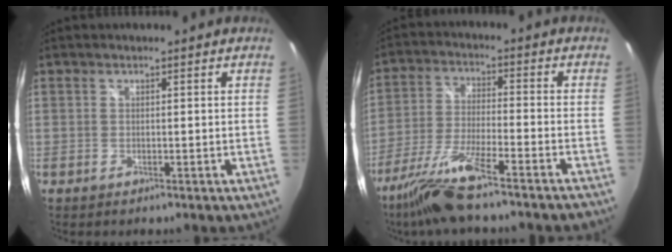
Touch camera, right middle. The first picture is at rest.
{"total": 11.8, "force": [-9.3, 0.4, 7.2], "torque": [-0.151, -0.022, -0.169]}